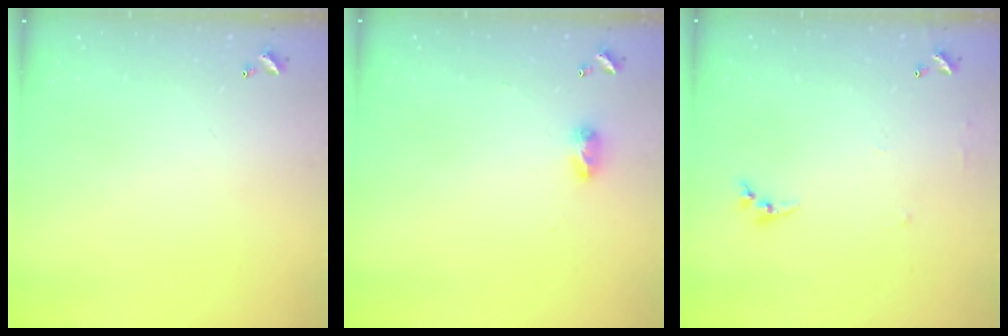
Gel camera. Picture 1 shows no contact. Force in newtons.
{"total": 4.1, "press": 4.1, "slide": 0.5}
{"total": 4.5, "press": 4.5, "slide": 0.5}